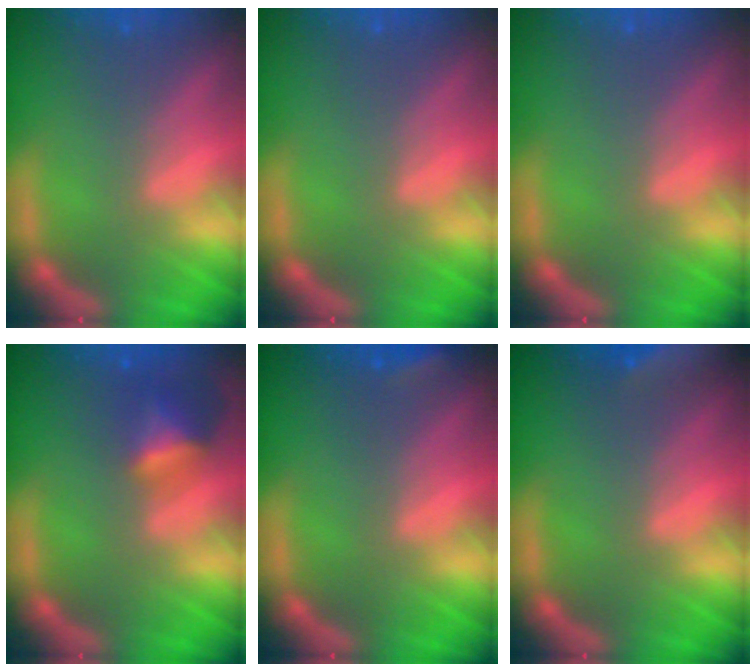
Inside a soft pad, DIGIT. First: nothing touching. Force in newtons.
{"total": 0.0}
{"total": 0.0}
{"total": 3.5}
{"total": 1.9}
{"total": 10.0}